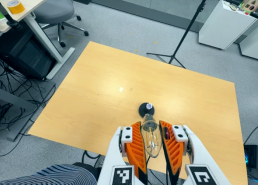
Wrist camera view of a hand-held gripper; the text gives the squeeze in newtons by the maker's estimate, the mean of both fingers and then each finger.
{"total": 21.7, "left": 24.4, "right": 18.9}